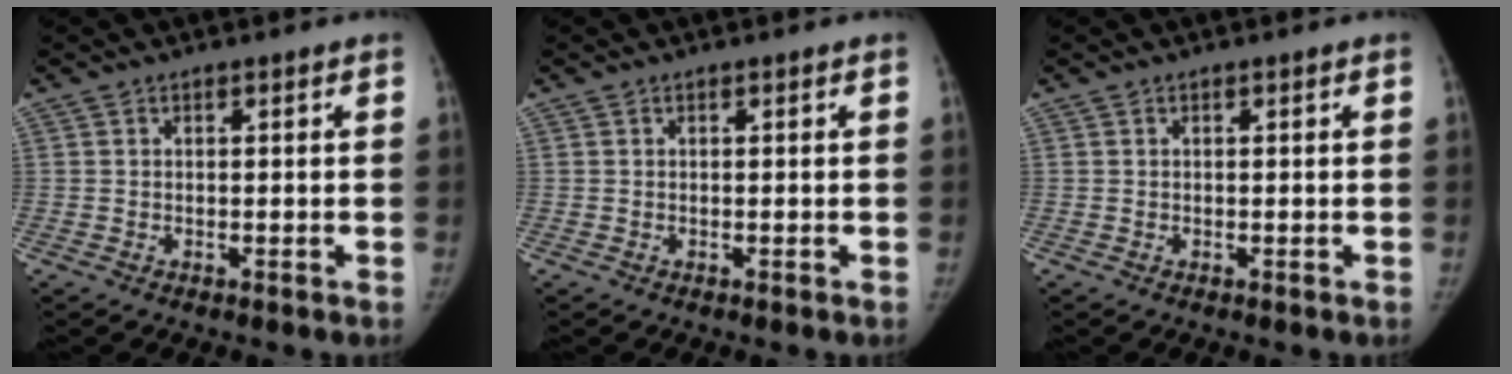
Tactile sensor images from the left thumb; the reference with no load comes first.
{"total": 0.0}
{"total": 0.0}